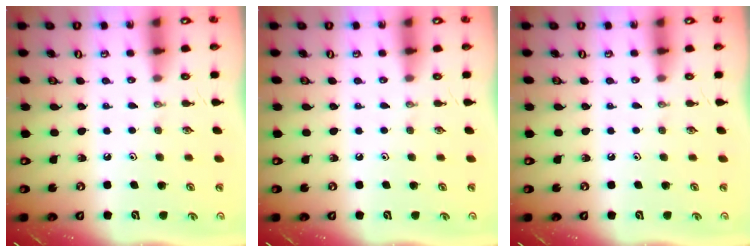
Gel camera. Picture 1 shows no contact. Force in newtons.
{"total": 0.0}
{"total": 0.0}